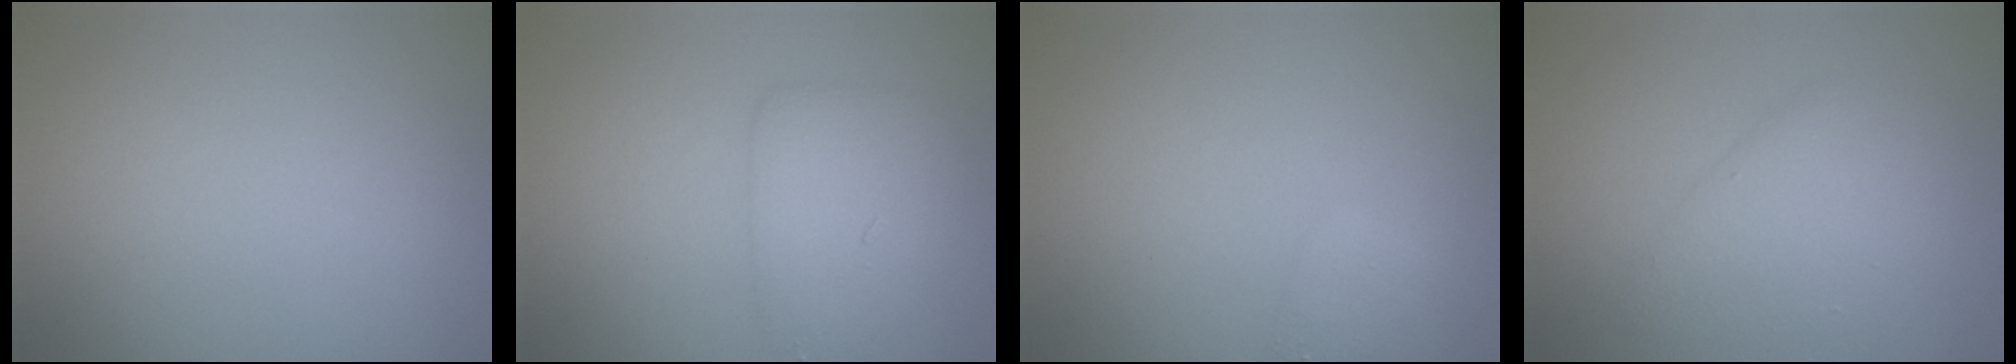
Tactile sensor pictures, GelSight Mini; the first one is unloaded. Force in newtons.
{"total": 3.2, "press": 3.2, "slide": 0.1}
{"total": 1.2, "press": 1.2, "slide": 0.1}
{"total": 3.0, "press": 3.0, "slide": 0.3}